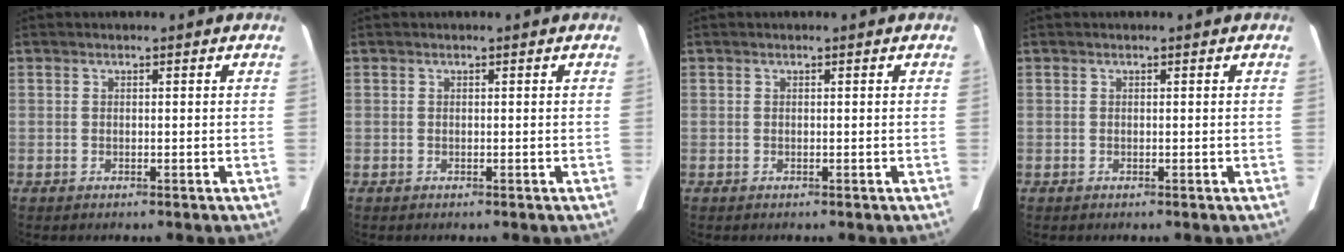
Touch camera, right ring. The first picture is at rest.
{"total": 0.0}
{"total": 0.0}
{"total": 0.0}